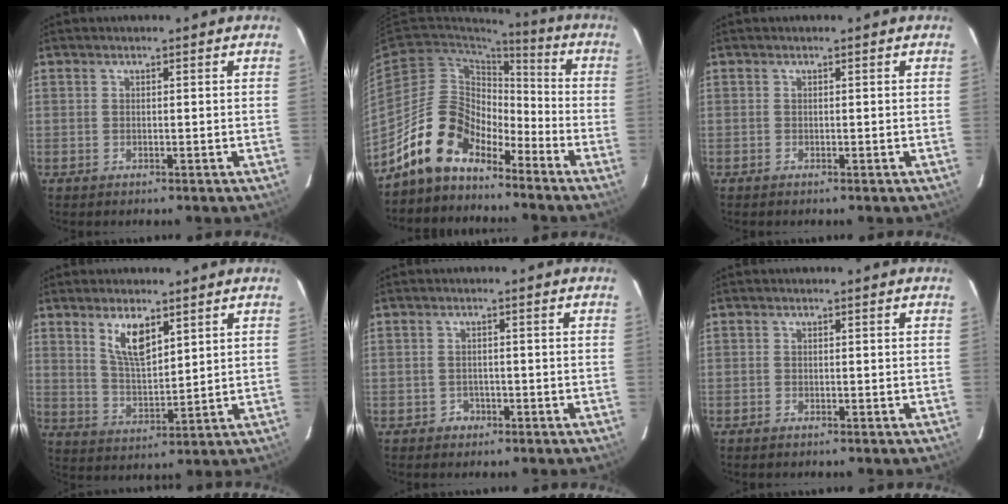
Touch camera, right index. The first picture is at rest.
{"total": 13.2, "force": [-10.2, 6.5, 5.2], "torque": [-0.103, 0.028, -0.190]}
{"total": 0.0}
{"total": 7.5, "force": [4.2, 2.8, 5.5], "torque": [-0.099, -0.002, 0.089]}
{"total": 2.3, "force": [-1.2, 1.9, 0.1], "torque": [-0.005, 0.008, -0.016]}
{"total": 0.7, "force": [-0.6, 0.3, 0.1], "torque": [-0.005, 0.000, -0.014]}